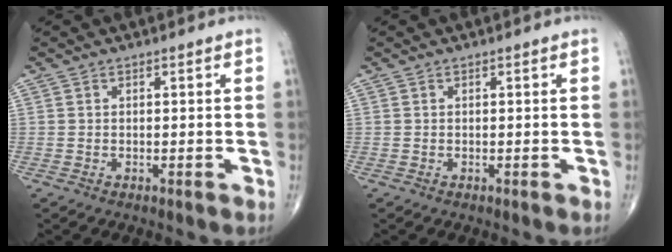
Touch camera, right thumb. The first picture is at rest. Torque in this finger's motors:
{"motor_torque": [-0.02, 0.02, -0.02, 0.00, 0.00]}